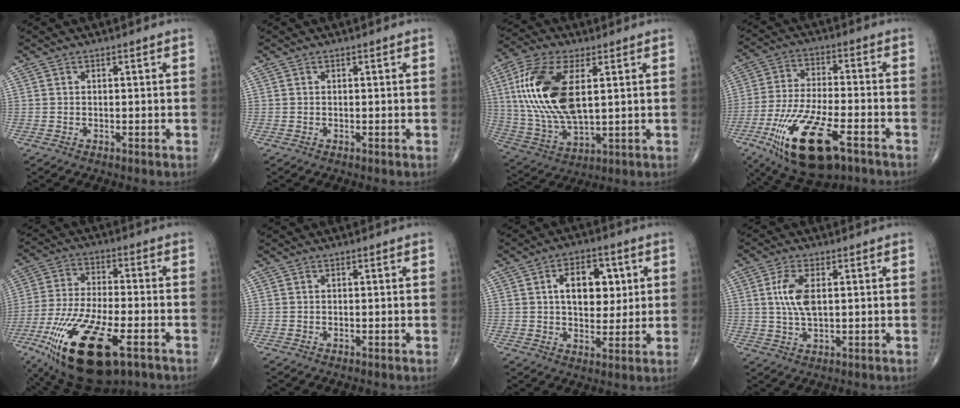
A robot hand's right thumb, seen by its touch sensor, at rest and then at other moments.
{"total": 0.0}
{"total": 18.9, "force": [3.9, 9.0, 16.2], "torque": [-0.341, -0.010, 0.078]}
{"total": 19.4, "force": [-9.2, 7.1, 15.5], "torque": [-0.318, 0.011, -0.154]}
{"total": 23.0, "force": [-11.0, 8.8, 18.2], "torque": [-0.375, 0.007, -0.184]}
{"total": 0.0}
{"total": 10.8, "force": [2.5, 6.7, 8.1], "torque": [-0.076, -0.004, 0.039]}
{"total": 6.4, "force": [1.2, 2.9, 5.6], "torque": [-0.120, -0.002, 0.022]}